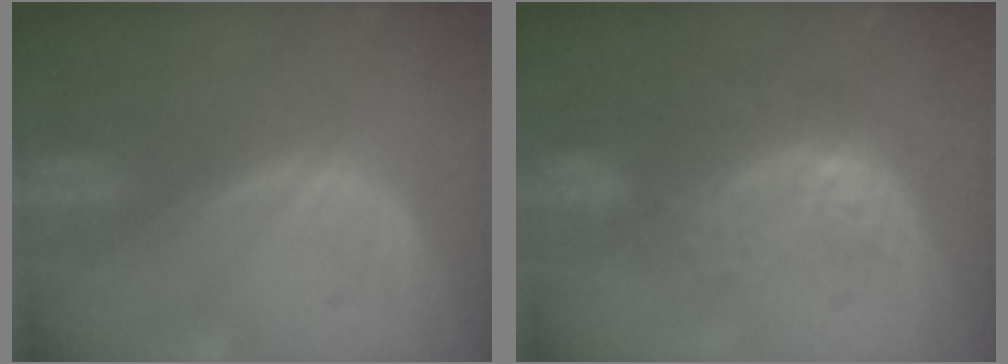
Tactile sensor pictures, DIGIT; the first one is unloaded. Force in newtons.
{"total": 9.7, "press": 8.4, "slide": 5.0}